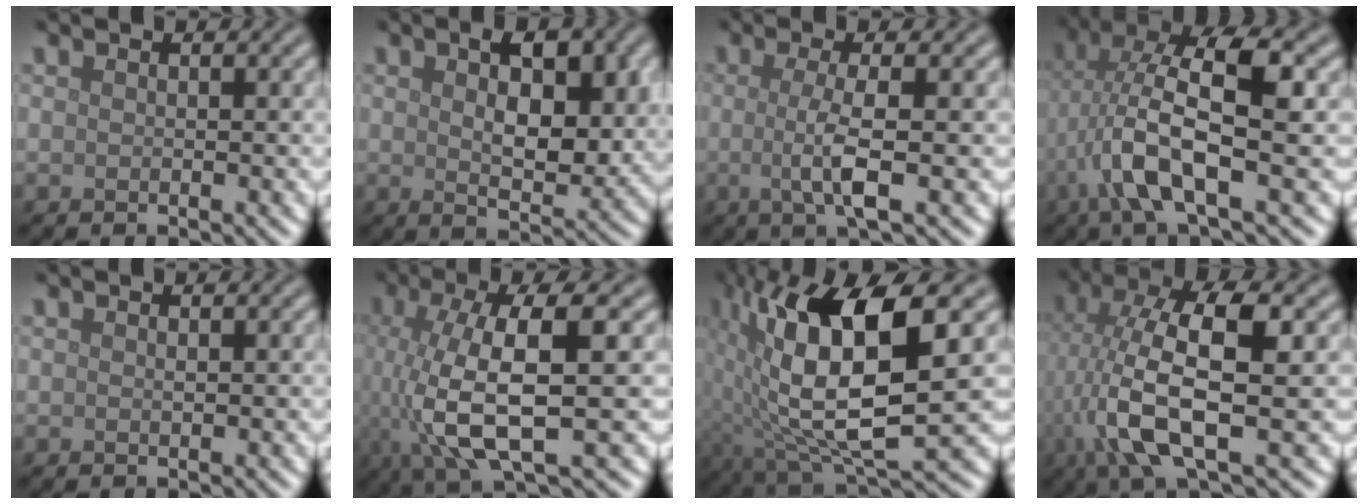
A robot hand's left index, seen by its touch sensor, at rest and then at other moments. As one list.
[{"total": 6.5, "force": [1.6, 3.1, 5.5], "torque": [-0.074, -0.004, 0.030]}, {"total": 4.1, "force": [-0.3, 0.9, 3.9], "torque": [-0.073, -0.009, -0.007]}, {"total": 8.6, "force": [-0.9, 2.6, 8.1], "torque": [-0.167, 0.020, -0.027]}, {"total": 0.0}, {"total": 10.0, "force": [-0.7, 3.1, 9.5], "torque": [-0.179, -0.005, -0.012]}, {"total": 13.8, "force": [2.2, 5.3, 12.6], "torque": [-0.235, -0.007, 0.045]}, {"total": 9.9, "force": [-0.3, 3.2, 9.4], "torque": [-0.190, 0.013, -0.010]}]